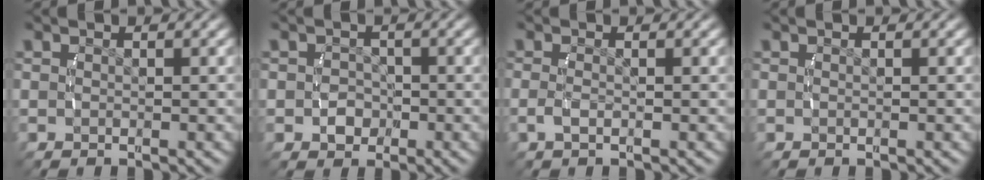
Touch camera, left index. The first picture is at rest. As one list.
[{"total": 1.9, "force": [-0.8, 1.6, 0.5], "torque": [0.002, -0.008, -0.011]}, {"total": 1.1, "force": [-0.6, -0.1, 1.0], "torque": [-0.029, -0.010, -0.005]}, {"total": 0.0}]